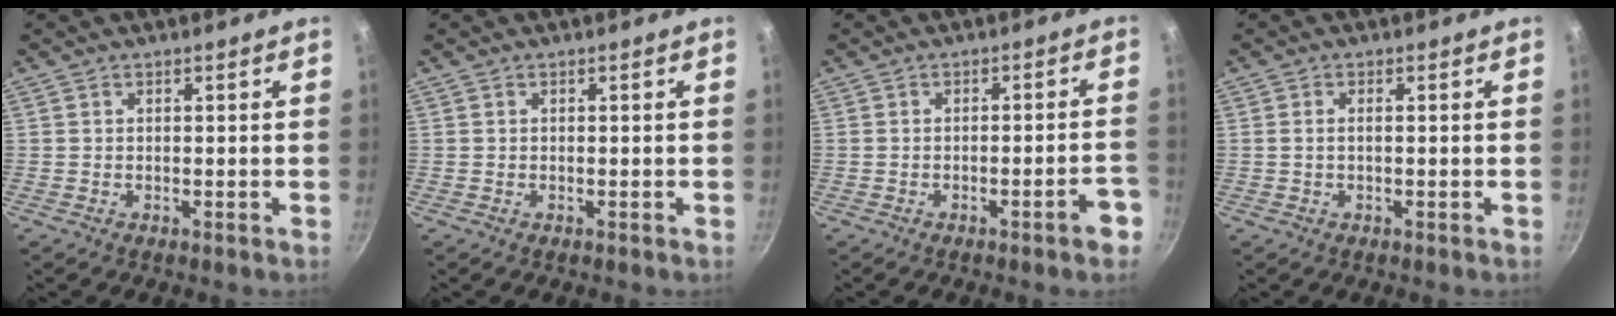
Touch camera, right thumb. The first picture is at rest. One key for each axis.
{"total": 0.0}
{"total": 5.0, "fx": -2.8, "fy": 0.8, "fz": 4.0, "tx": -0.047, "ty": 0.029, "tz": -0.032}
{"total": 1.2, "fx": -0.1, "fy": 0.5, "fz": 1.2, "tx": -0.030, "ty": 0.006, "tz": -0.004}